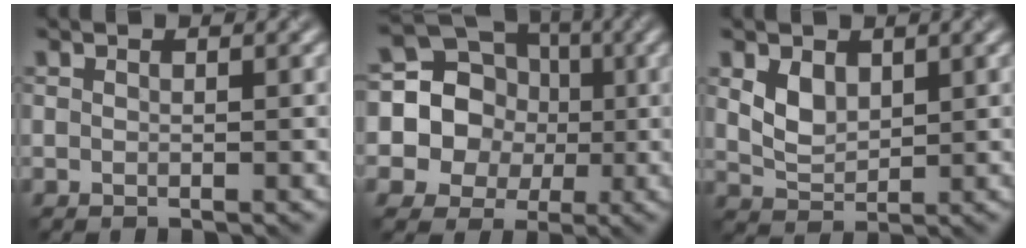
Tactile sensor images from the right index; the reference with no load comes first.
{"total": 14.5, "force": [-0.3, 13.9, 4.1], "torque": [-0.115, 0.030, -0.038]}
{"total": 2.7, "force": [1.1, 1.8, 1.6], "torque": [-0.037, -0.005, 0.028]}